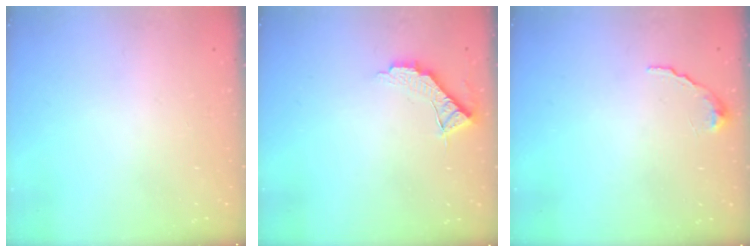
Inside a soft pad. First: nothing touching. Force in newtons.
{"total": 7.3, "press": 7.3, "slide": 0.4}
{"total": 6.0, "press": 6.0, "slide": 0.4}